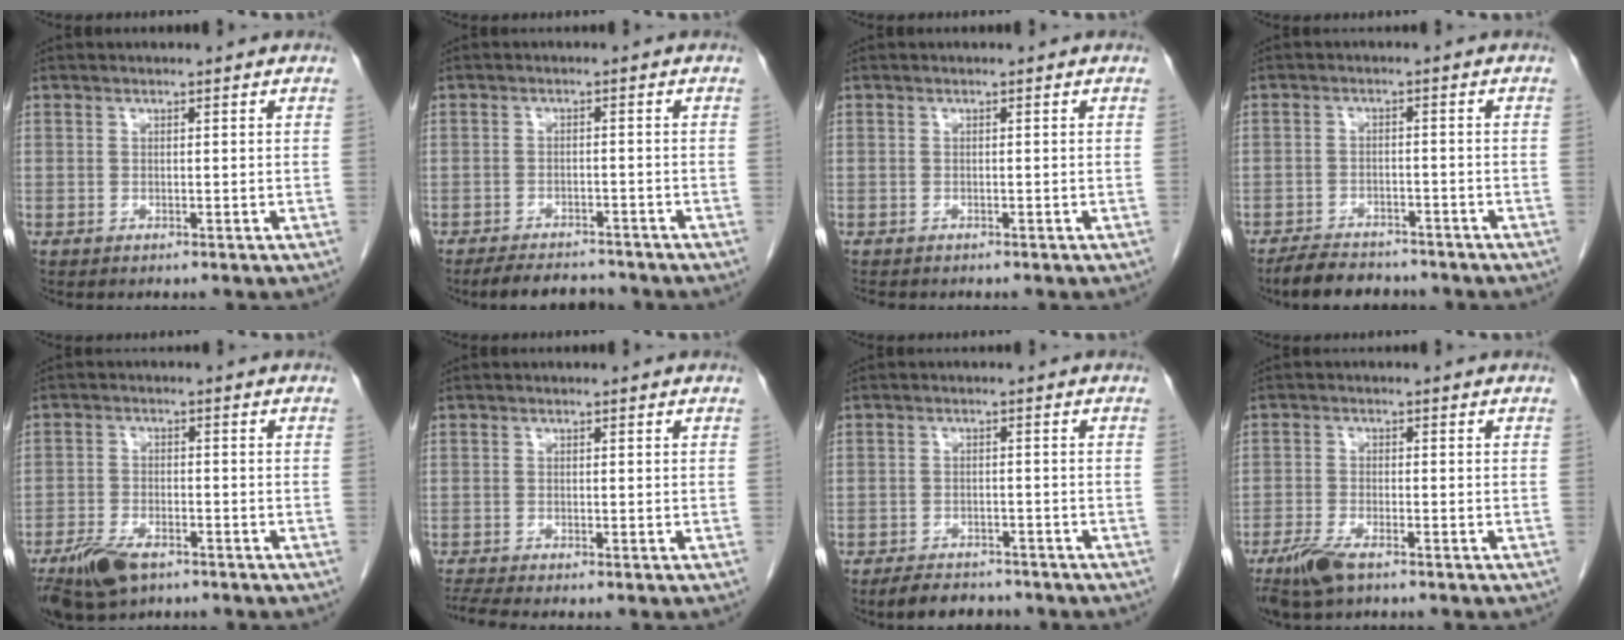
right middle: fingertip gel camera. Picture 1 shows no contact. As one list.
[{"total": 6.2, "force": [-5.7, 1.6, 1.7], "torque": [-0.025, -0.007, -0.085]}, {"total": 1.5, "force": [-1.3, 0.5, 0.5], "torque": [-0.015, -0.004, -0.018]}, {"total": 6.9, "force": [-6.1, 2.4, 2.2], "torque": [-0.039, -0.009, -0.094]}, {"total": 8.0, "force": [-5.4, 3.4, 4.8], "torque": [-0.091, -0.009, -0.095]}, {"total": 2.3, "force": [-2.0, -0.7, 0.7], "torque": [-0.026, -0.013, -0.043]}, {"total": 5.7, "force": [-4.9, 2.3, 1.8], "torque": [-0.029, -0.003, -0.072]}, {"total": 5.4, "force": [-3.8, 1.4, 3.6], "torque": [-0.079, -0.011, -0.070]}]